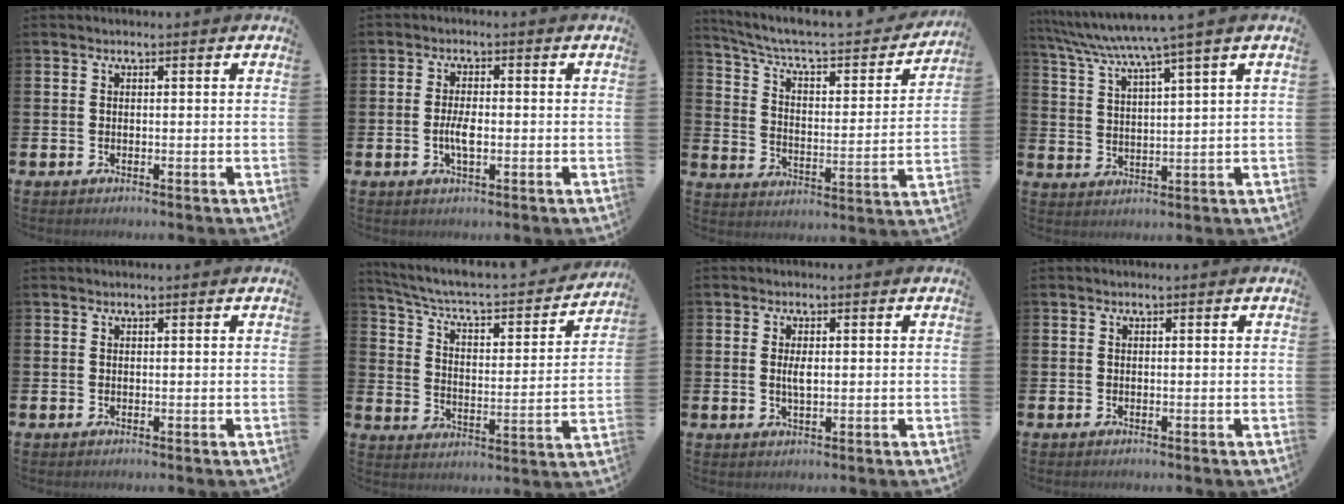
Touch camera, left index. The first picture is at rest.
{"total": 3.2, "force": [-0.6, 1.2, 2.9], "torque": [-0.045, -0.001, -0.014]}
{"total": 7.5, "force": [6.3, 2.0, 3.5], "torque": [-0.094, -0.046, 0.101]}
{"total": 6.0, "force": [5.1, -0.6, 3.1], "torque": [-0.083, -0.027, 0.085]}
{"total": 0.0}
{"total": 6.3, "force": [5.4, 1.5, 2.8], "torque": [-0.086, -0.043, 0.083]}
{"total": 2.2, "force": [0.1, 0.8, 2.0], "torque": [-0.031, -0.001, -0.002]}
{"total": 0.0}